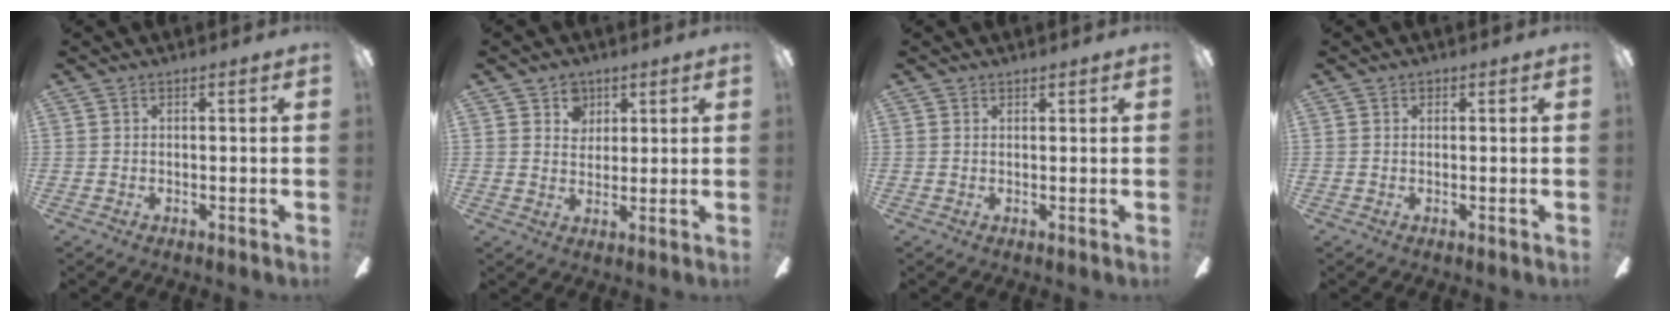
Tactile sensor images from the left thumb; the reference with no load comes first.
{"total": 5.3, "force": [3.1, 4.3, 1.0], "torque": [-0.006, -0.005, 0.051]}
{"total": 0.8, "force": [0.7, 0.4, -0.1], "torque": [0.001, 0.000, 0.015]}
{"total": 0.7, "force": [0.2, 0.6, 0.2], "torque": [0.004, 0.000, 0.001]}